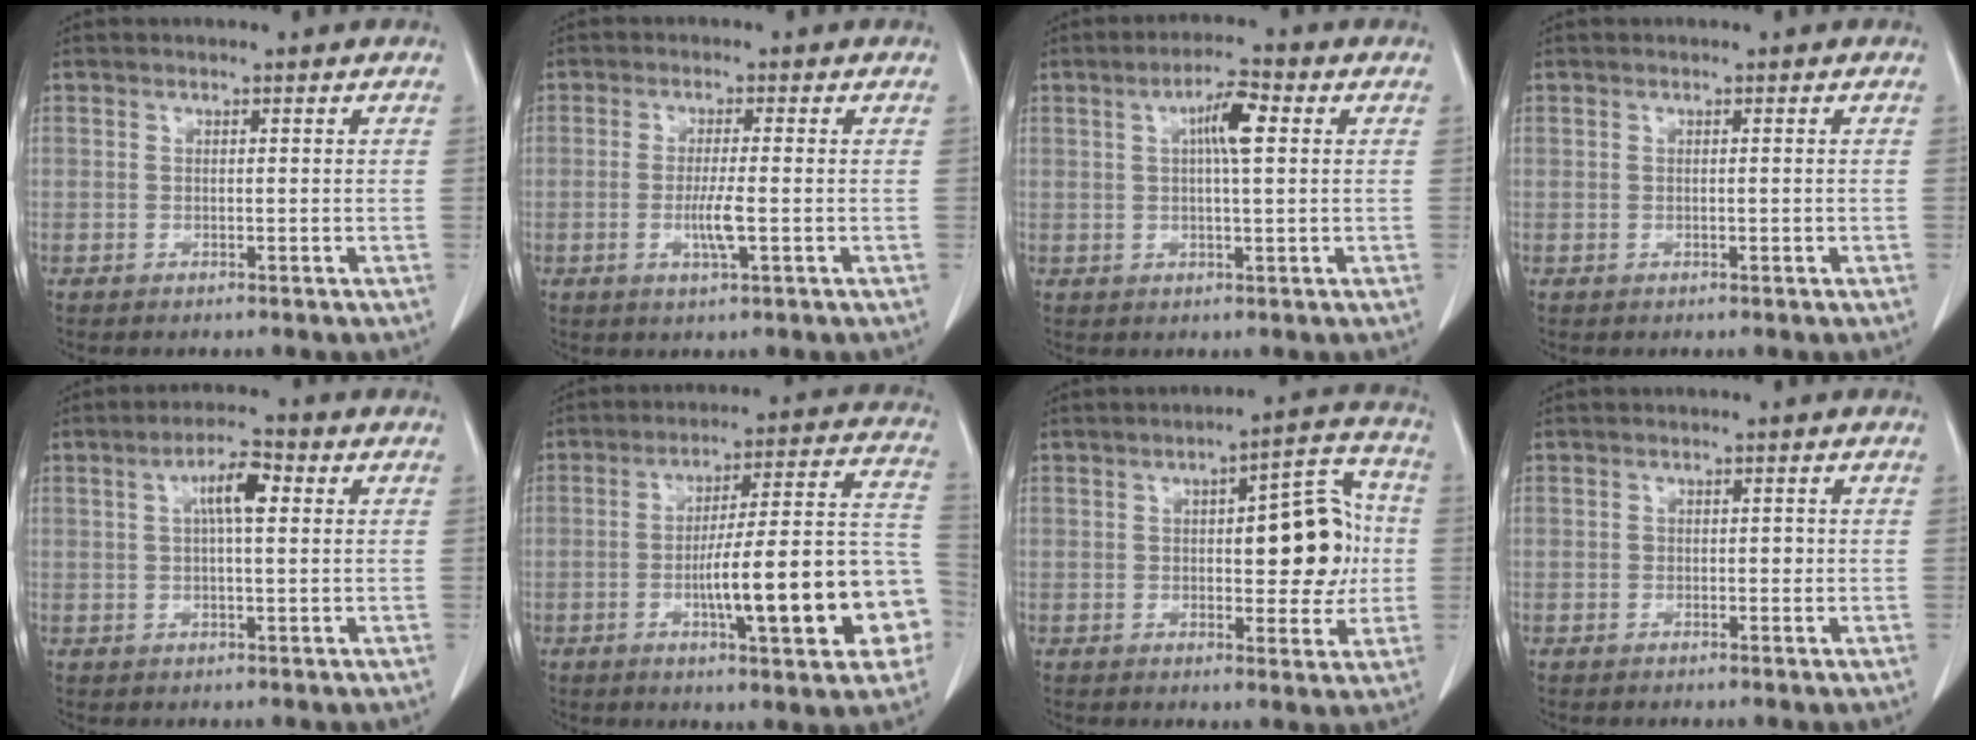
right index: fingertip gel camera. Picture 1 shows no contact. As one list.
[{"total": 3.9, "force": [-0.9, 0.1, 3.8], "torque": [-0.073, -0.007, -0.018]}, {"total": 5.6, "force": [1.5, 0.9, 5.3], "torque": [-0.091, 0.010, 0.024]}, {"total": 0.0}, {"total": 5.6, "force": [1.5, 1.3, 5.2], "torque": [-0.092, 0.014, 0.024]}, {"total": 19.2, "force": [-5.3, 3.1, 18.2], "torque": [-0.199, 0.034, -0.066]}, {"total": 12.2, "force": [0.8, 4.4, 11.4], "torque": [-0.136, 0.032, 0.015]}, {"total": 1.1, "force": [-0.1, 0.9, 0.7], "torque": [-0.008, 0.006, -0.001]}]